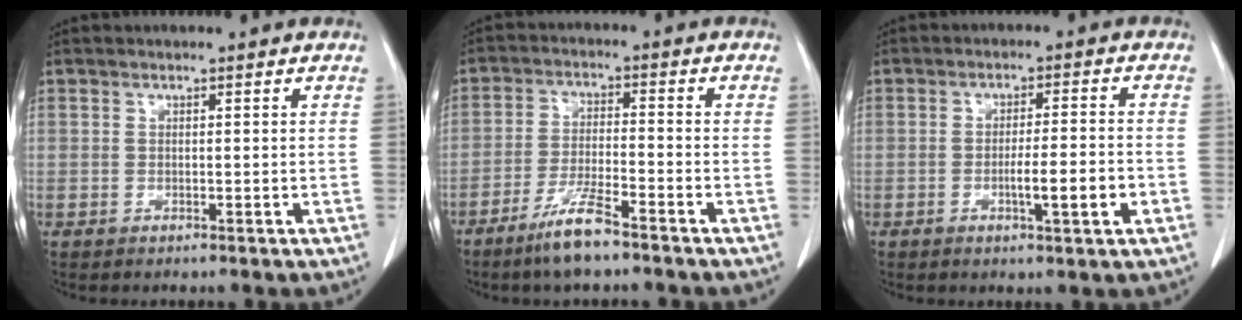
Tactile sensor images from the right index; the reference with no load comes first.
{"total": 6.9, "force": [-5.1, 0.5, 4.7], "torque": [-0.099, -0.013, -0.098]}
{"total": 6.0, "force": [-1.9, 0.3, 5.7], "torque": [-0.088, -0.004, -0.028]}